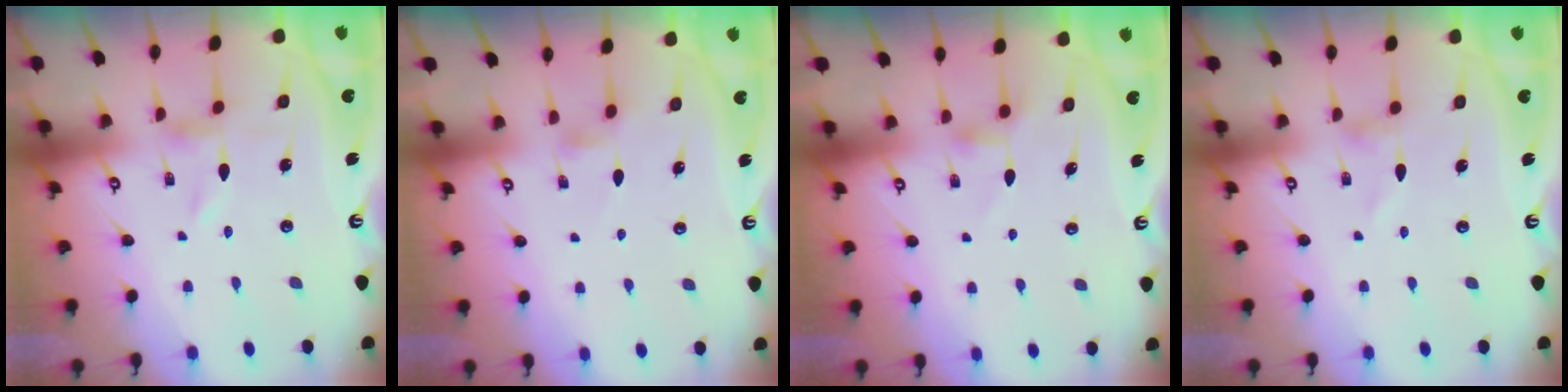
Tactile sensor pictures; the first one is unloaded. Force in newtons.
{"total": 2.2, "press": 2.1, "slide": 0.5}
{"total": 3.7, "press": 3.6, "slide": 0.6}
{"total": 0.0}